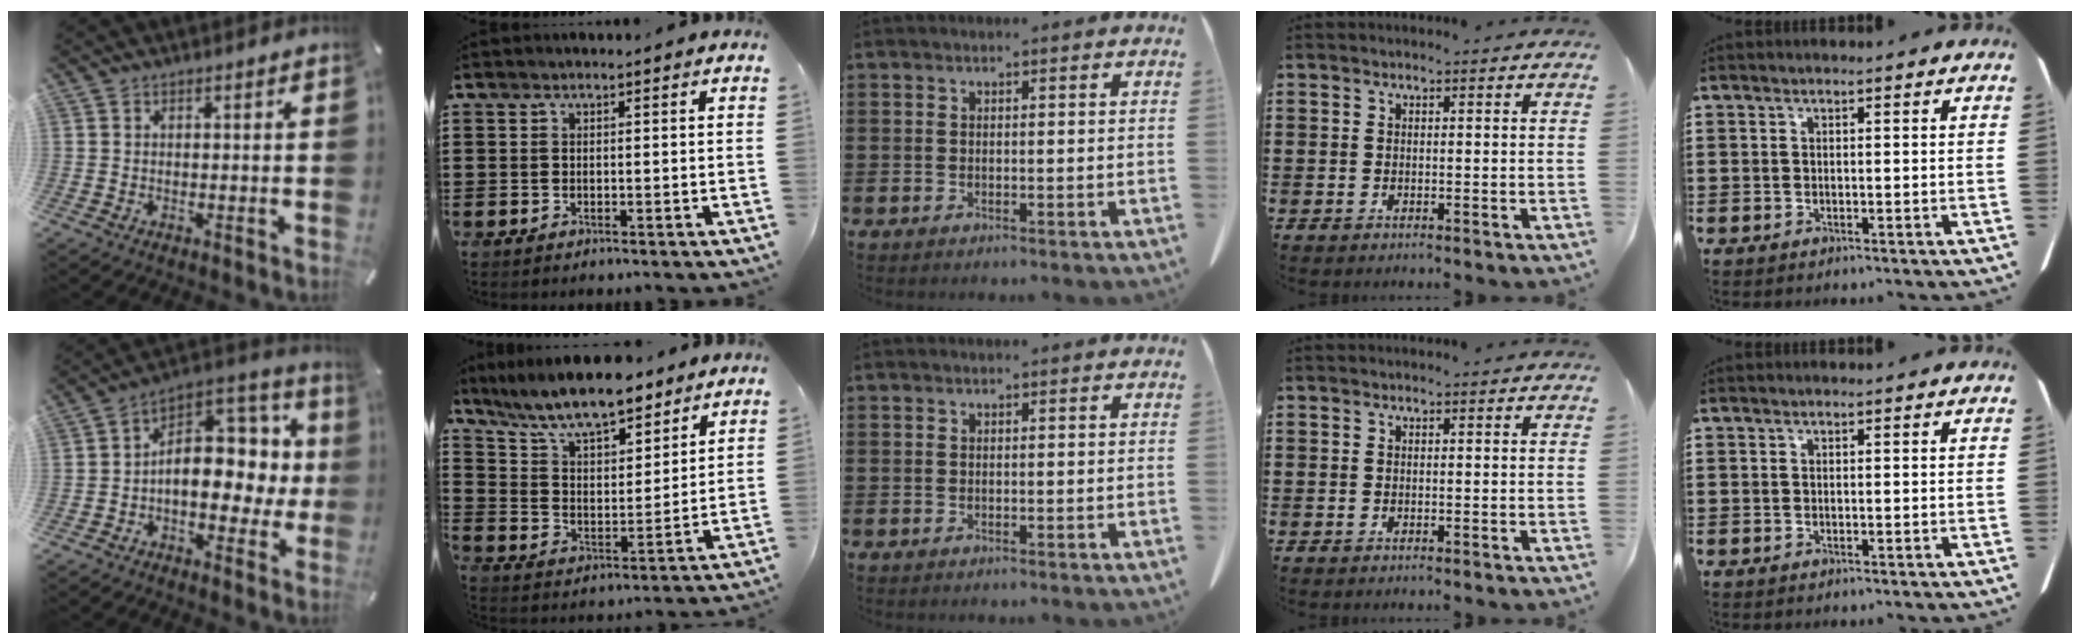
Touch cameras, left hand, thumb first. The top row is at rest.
{"thumb": {"total": 14.7, "force": [0.9, 10.4, 10.4], "torque": [-0.129, -0.009, 0.022]}, "index": {"total": 10.3, "force": [8.8, 2.2, 4.9], "torque": [-0.127, -0.032, 0.159]}}